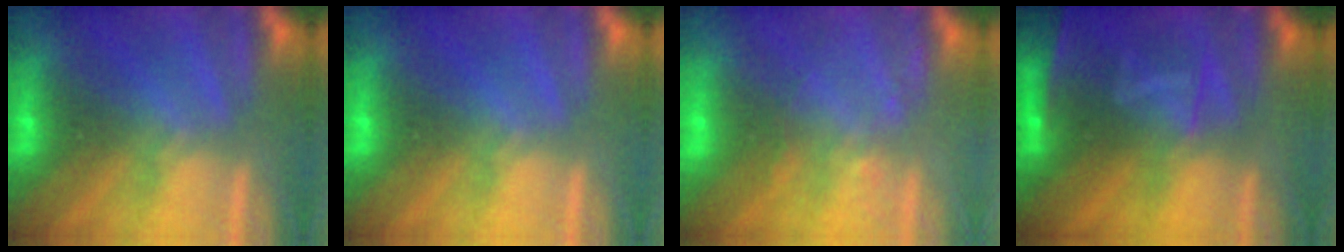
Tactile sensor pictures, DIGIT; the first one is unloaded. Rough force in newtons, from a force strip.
{"total": 0.0}
{"total": 2.2}
{"total": 7.2}